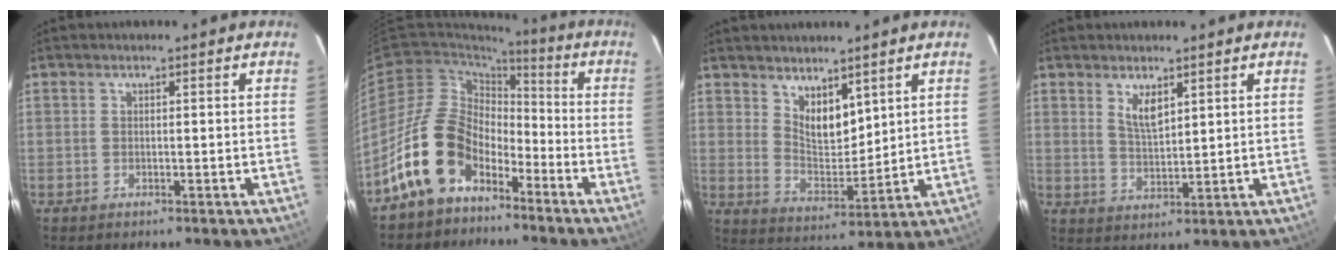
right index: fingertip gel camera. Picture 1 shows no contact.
{"total": 14.7, "force": [-8.8, 9.4, 7.2], "torque": [-0.143, 0.024, -0.154]}
{"total": 7.5, "force": [4.9, 3.5, 4.3], "torque": [-0.064, -0.007, 0.095]}
{"total": 4.4, "force": [2.5, 1.6, 3.2], "torque": [-0.058, -0.005, 0.049]}